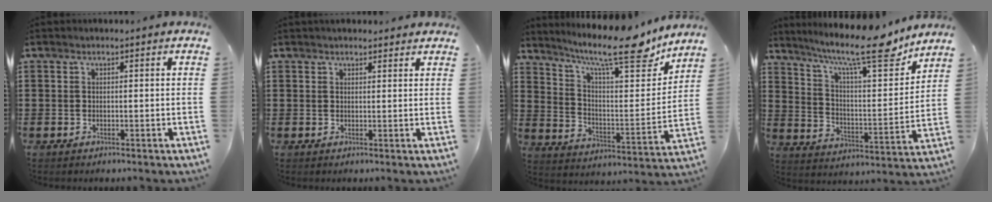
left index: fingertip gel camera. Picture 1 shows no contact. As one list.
[{"total": 1.5, "force": [1.4, 0.4, 0.3], "torque": [-0.009, 0.004, 0.027]}, {"total": 13.7, "force": [10.5, 2.3, 8.4], "torque": [-0.157, -0.064, 0.169]}, {"total": 14.9, "force": [11.3, 2.4, 9.4], "torque": [-0.175, -0.064, 0.180]}]